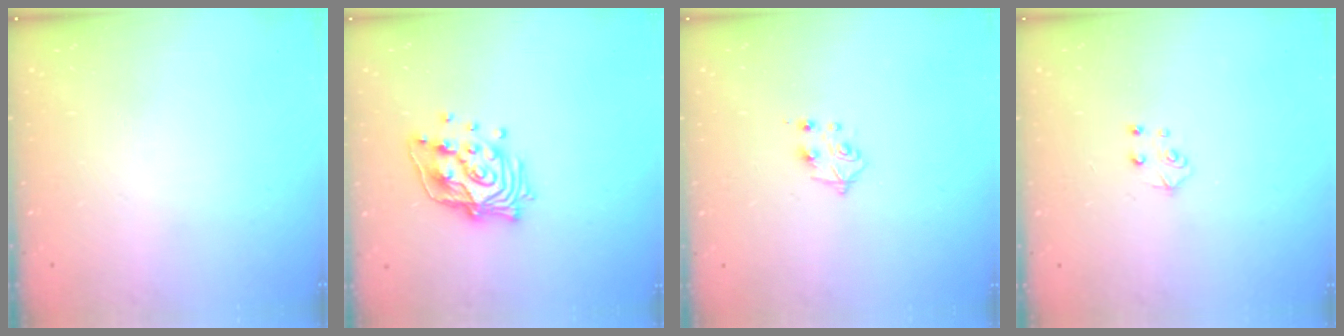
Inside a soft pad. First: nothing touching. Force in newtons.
{"total": 14.7, "press": 14.6, "slide": 1.3}
{"total": 4.4, "press": 4.4, "slide": 0.6}
{"total": 4.5, "press": 4.4, "slide": 0.4}